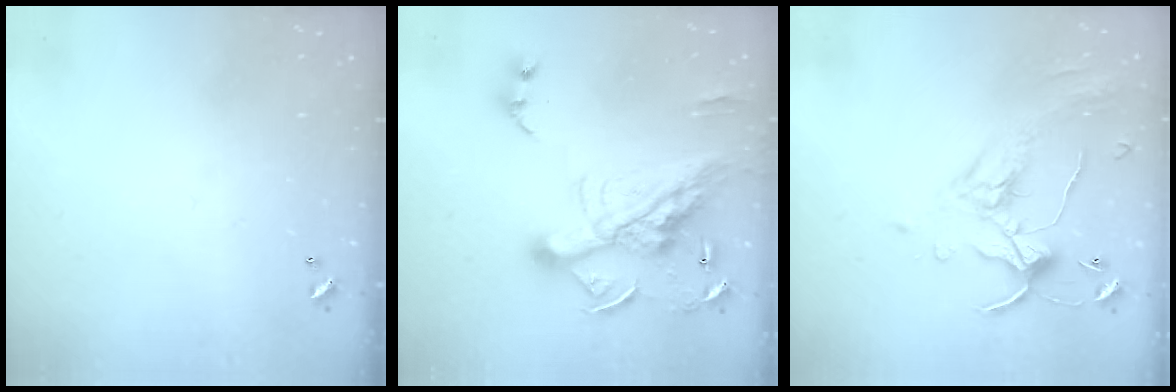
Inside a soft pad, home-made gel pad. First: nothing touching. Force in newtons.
{"total": 18.2, "press": 18.0, "slide": 2.7}
{"total": 1.1, "press": 0.4, "slide": 1.0}